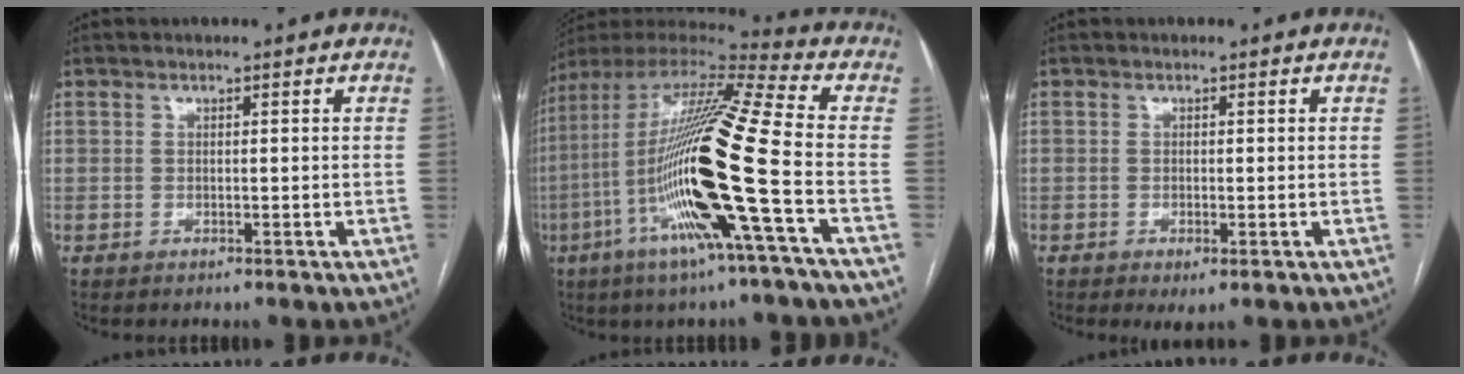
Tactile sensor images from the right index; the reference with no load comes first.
{"total": 23.0, "force": [-6.0, -0.1, 22.2], "torque": [-0.442, -0.025, -0.127]}
{"total": 1.8, "force": [-0.7, 0.5, 1.6], "torque": [-0.022, -0.003, -0.007]}